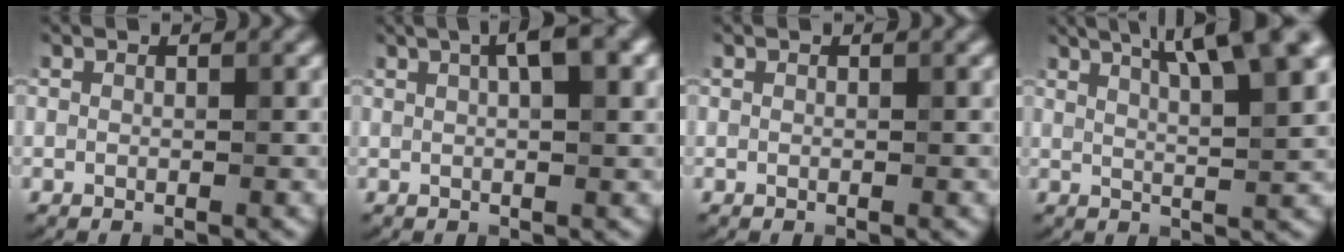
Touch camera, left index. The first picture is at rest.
{"total": 4.1, "force": [1.7, 0.9, 3.6], "torque": [-0.053, 0.012, 0.024]}
{"total": 0.0}
{"total": 9.8, "force": [5.4, 2.6, 7.8], "torque": [-0.086, 0.037, 0.061]}